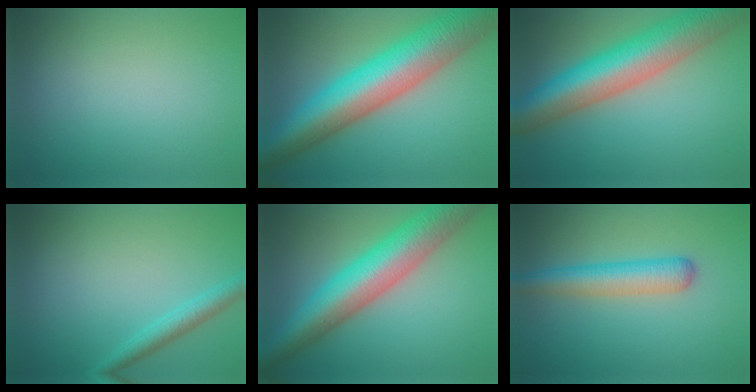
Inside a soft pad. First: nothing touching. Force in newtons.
{"total": 12.5, "press": 12.5, "slide": 0.4}
{"total": 11.4, "press": 11.4, "slide": 0.5}
{"total": 2.4, "press": 2.4, "slide": 0.1}
{"total": 10.3, "press": 10.3, "slide": 0.1}
{"total": 4.3, "press": 4.3, "slide": 0.1}